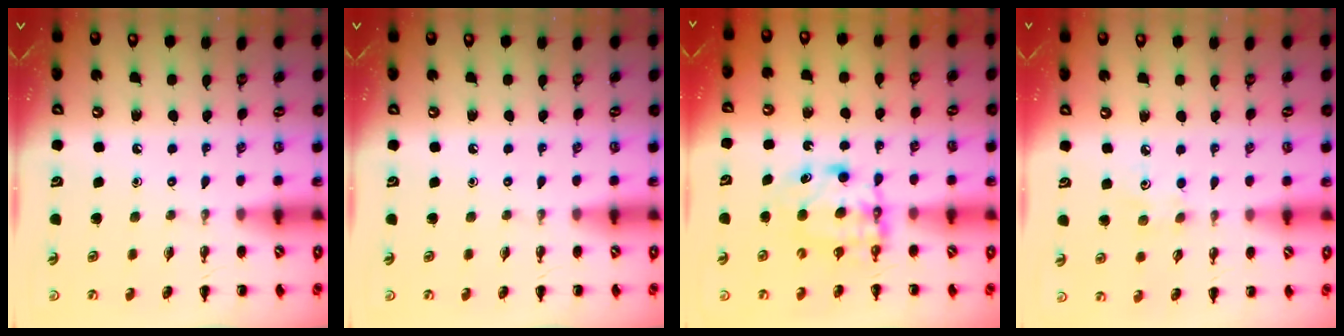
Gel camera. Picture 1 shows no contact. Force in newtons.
{"total": 0.0}
{"total": 6.3, "press": 6.3, "slide": 1.0}
{"total": 3.7, "press": 3.5, "slide": 1.0}